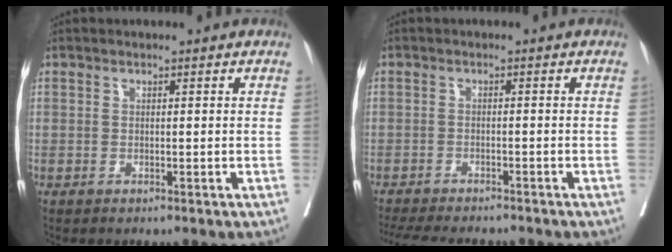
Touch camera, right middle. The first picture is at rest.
{"total": 9.9, "force": [-9.1, 1.7, 3.6], "torque": [-0.057, -0.010, -0.127]}